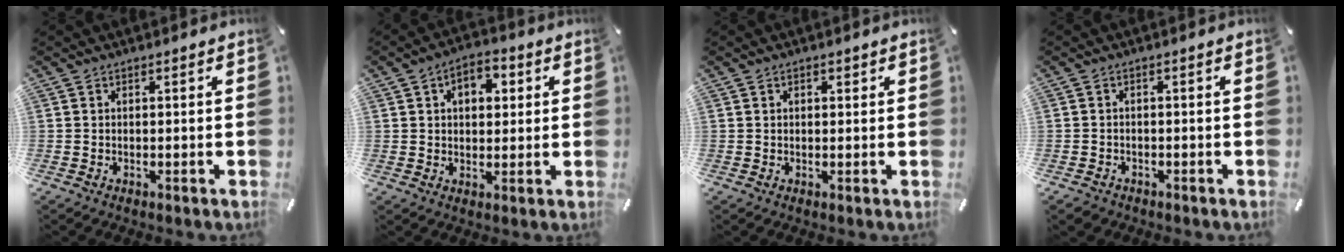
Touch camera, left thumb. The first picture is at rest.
{"total": 6.0, "force": [1.6, 4.5, 3.6], "torque": [-0.038, 0.000, 0.019]}
{"total": 1.0, "force": [0.4, 0.8, 0.5], "torque": [-0.010, 0.006, 0.005]}
{"total": 1.7, "force": [-1.2, 1.0, 0.4], "torque": [-0.015, 0.005, -0.030]}